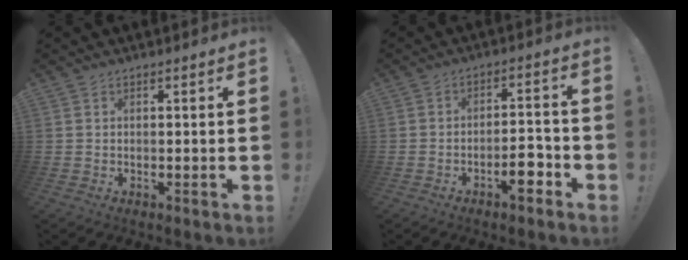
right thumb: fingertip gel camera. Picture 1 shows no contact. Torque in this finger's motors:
{"motor_torque": [2.18, 0.46, 0.64, -0.72, 0.51]}